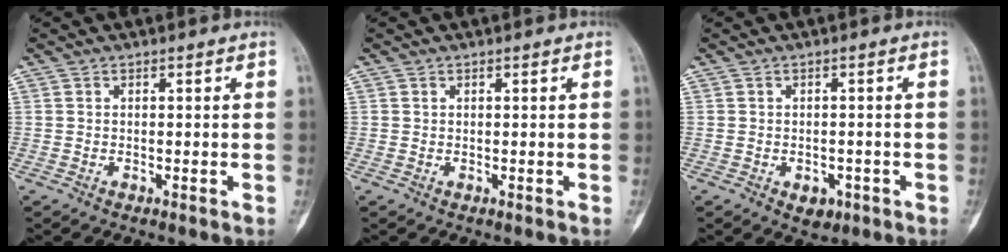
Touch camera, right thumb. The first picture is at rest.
{"total": 0.0}
{"total": 3.2, "force": [-1.4, 2.3, 1.8], "torque": [-0.008, 0.005, -0.013]}